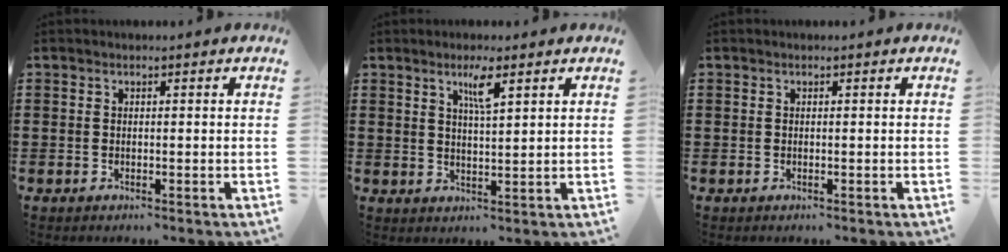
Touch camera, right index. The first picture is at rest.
{"total": 3.8, "force": [2.3, 0.6, 2.9], "torque": [-0.056, 0.002, 0.036]}
{"total": 0.0}